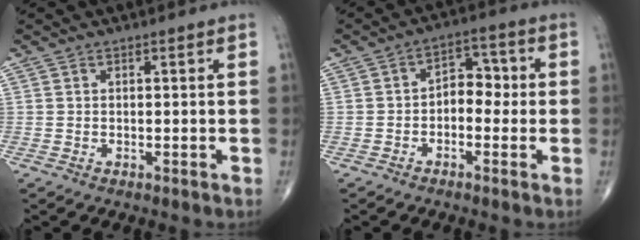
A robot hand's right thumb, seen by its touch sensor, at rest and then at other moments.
{"total": 5.7, "force": [-0.8, 3.9, 4.0], "torque": [-0.026, 0.028, -0.026]}